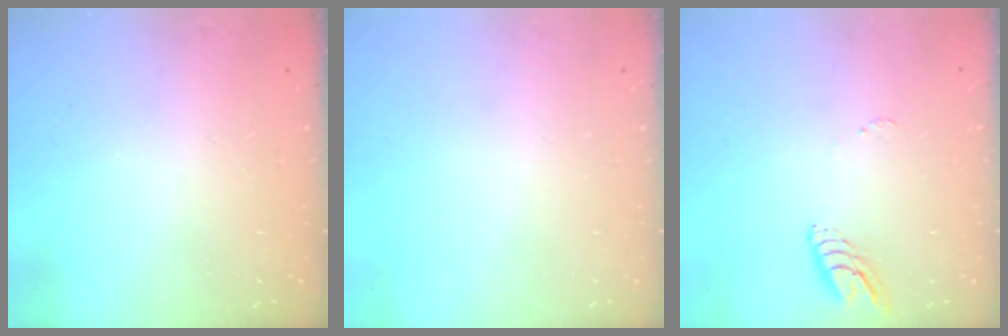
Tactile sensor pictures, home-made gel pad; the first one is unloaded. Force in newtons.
{"total": 0.0}
{"total": 6.0, "press": 6.0, "slide": 0.5}